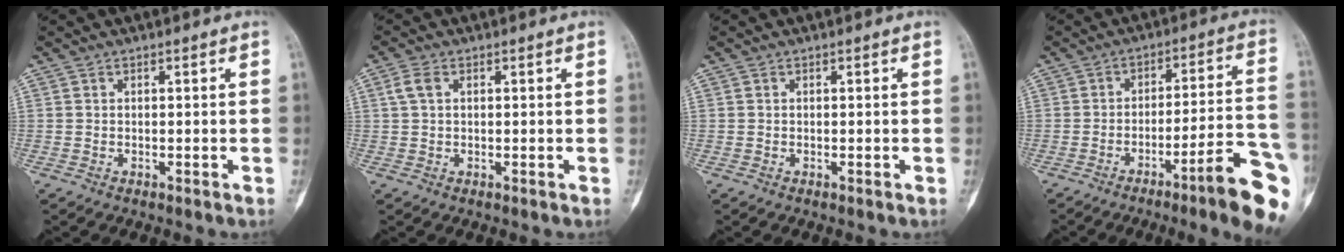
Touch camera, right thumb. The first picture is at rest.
{"total": 2.6, "force": [0.6, 1.5, 2.0], "torque": [-0.046, 0.005, 0.008]}
{"total": 0.0}
{"total": 15.2, "force": [-7.9, 1.8, 12.9], "torque": [-0.150, 0.054, -0.109]}